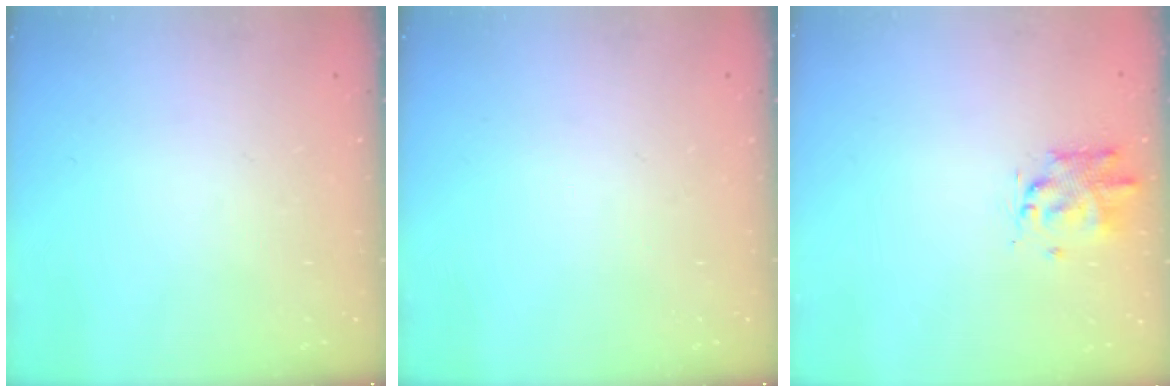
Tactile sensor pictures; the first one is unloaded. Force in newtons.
{"total": 0.0}
{"total": 2.6, "press": 2.5, "slide": 0.9}